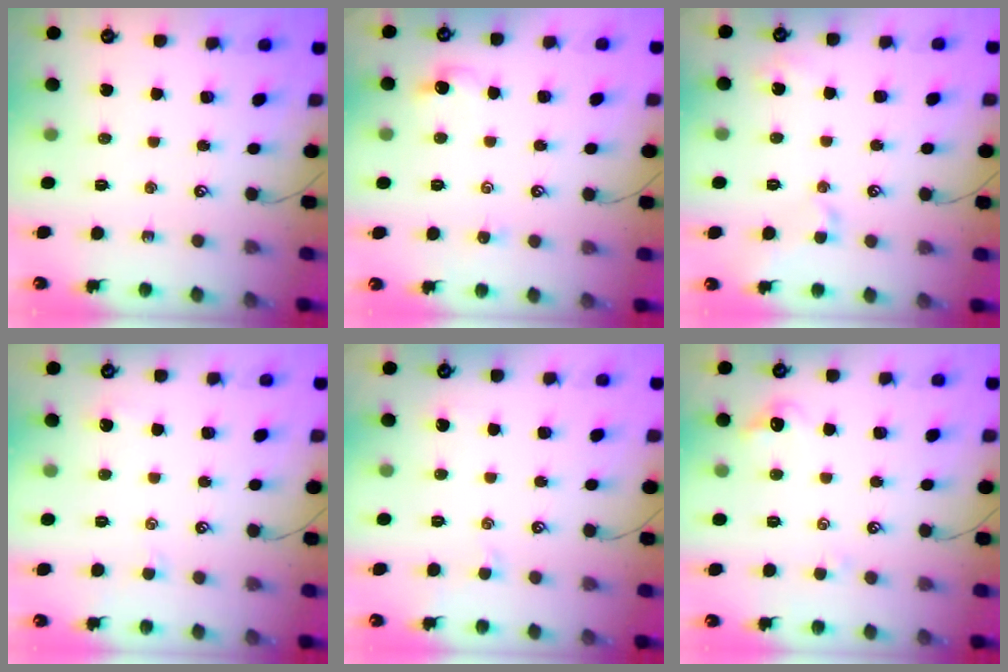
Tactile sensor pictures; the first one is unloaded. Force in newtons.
{"total": 1.6, "press": 1.5, "slide": 0.4}
{"total": 2.3, "press": 2.3, "slide": 0.6}
{"total": 2.7, "press": 2.6, "slide": 0.3}
{"total": 2.0, "press": 2.0, "slide": 0.4}
{"total": 0.8, "press": 0.6, "slide": 0.5}